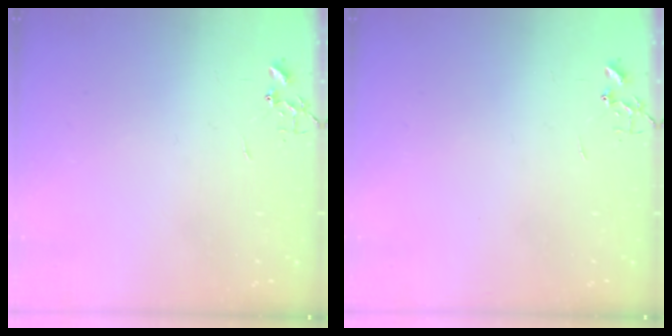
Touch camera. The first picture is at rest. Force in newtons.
{"total": 0.0}